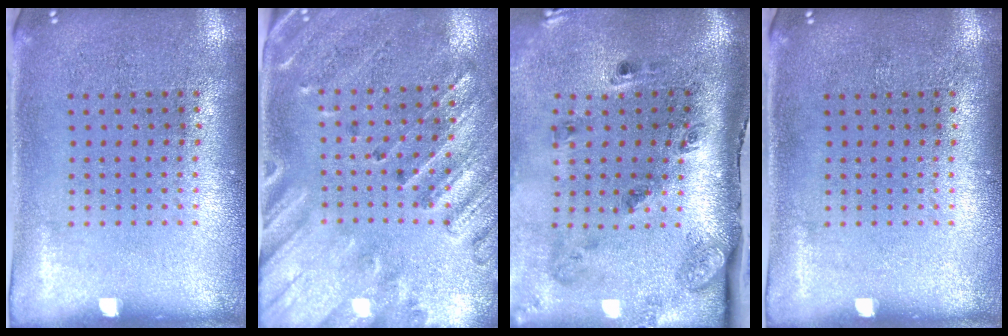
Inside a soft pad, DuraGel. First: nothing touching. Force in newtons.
{"total": 2.5, "press": 2.2, "slide": 1.3}
{"total": 2.9, "press": 1.8, "slide": 2.2}
{"total": 0.0}